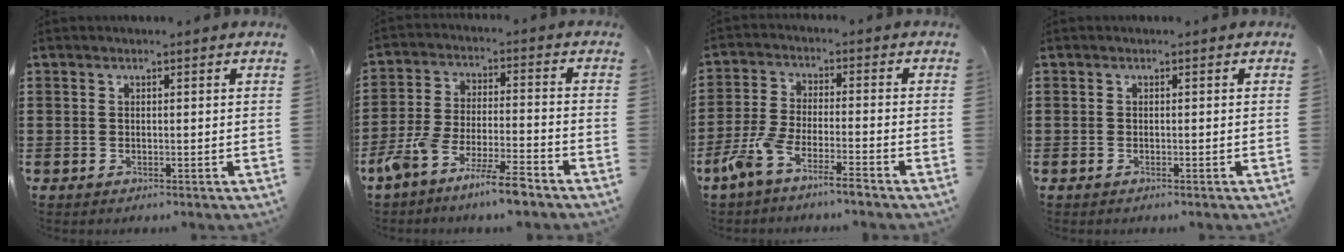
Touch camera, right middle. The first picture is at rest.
{"total": 8.6, "force": [-7.1, 0.6, 4.8], "torque": [-0.108, -0.003, -0.139]}
{"total": 6.5, "force": [-5.3, 0.2, 3.6], "torque": [-0.101, -0.018, -0.108]}
{"total": 0.0}